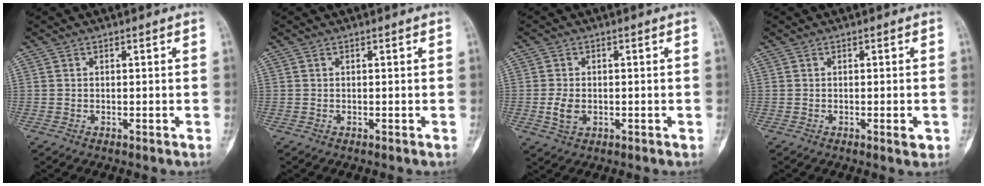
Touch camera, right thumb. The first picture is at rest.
{"total": 0.0}
{"total": 3.5, "force": [-0.6, 2.4, 2.5], "torque": [-0.050, -0.003, -0.010]}
{"total": 2.0, "force": [-0.6, 0.6, 1.8], "torque": [-0.024, -0.002, -0.007]}